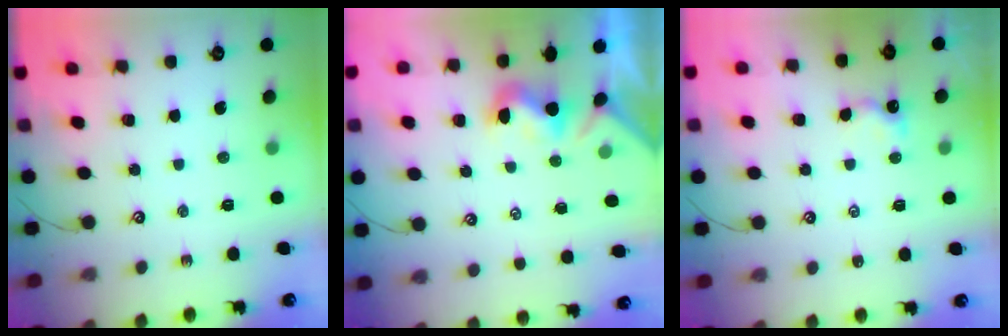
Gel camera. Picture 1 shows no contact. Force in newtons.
{"total": 1.1, "press": 1.0, "slide": 0.5}
{"total": 0.5, "press": 0.4, "slide": 0.3}